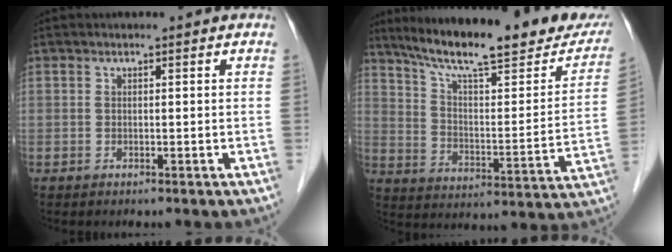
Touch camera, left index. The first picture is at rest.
{"total": 25.5, "force": [20.8, 4.1, 14.2], "torque": [-0.216, -0.026, 0.286]}